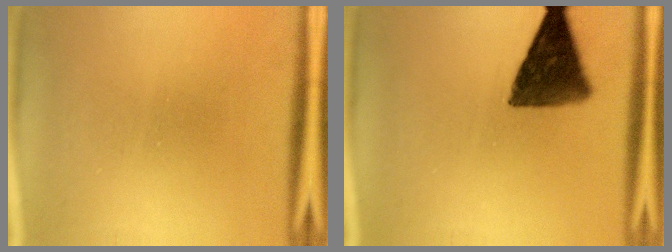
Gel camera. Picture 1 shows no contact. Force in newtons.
{"total": 11.1}